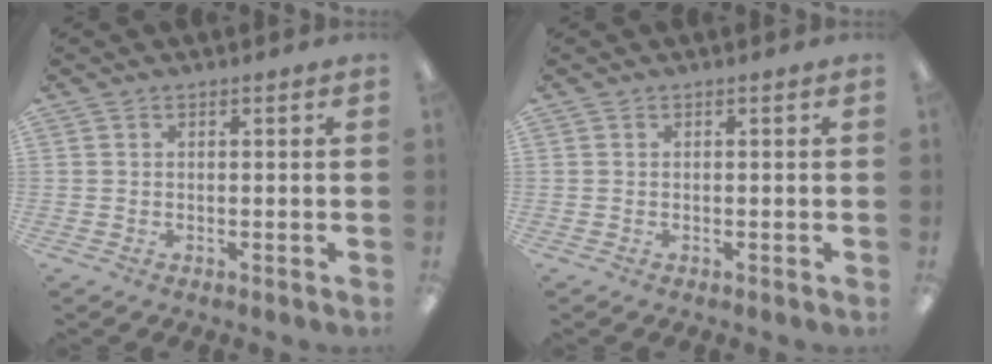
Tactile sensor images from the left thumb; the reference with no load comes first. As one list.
[{"total": 0.0}]